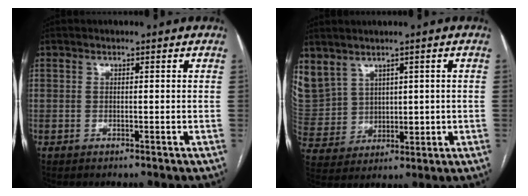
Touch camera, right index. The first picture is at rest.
{"total": 13.8, "force": [6.0, 11.2, 5.3], "torque": [-0.180, 0.041, 0.155]}